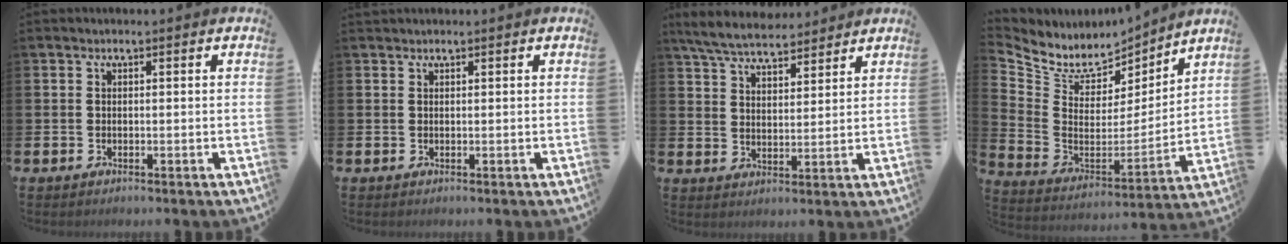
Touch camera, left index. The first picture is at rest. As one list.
[{"total": 0.6, "force": [0.6, 0.1, 0.0], "torque": [0.004, 0.000, 0.011]}, {"total": 6.5, "force": [6.1, 1.3, 1.6], "torque": [-0.056, -0.023, 0.112]}, {"total": 7.7, "force": [7.1, 3.1, 0.3], "torque": [-0.060, -0.057, 0.127]}]